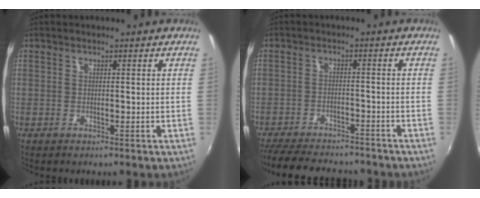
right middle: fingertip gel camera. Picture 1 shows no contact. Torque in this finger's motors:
{"motor_torque": [1.07, -1.07, 0.50, 0.14]}